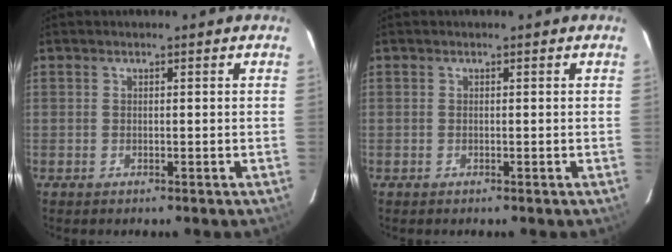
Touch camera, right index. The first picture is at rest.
{"total": 0.0}